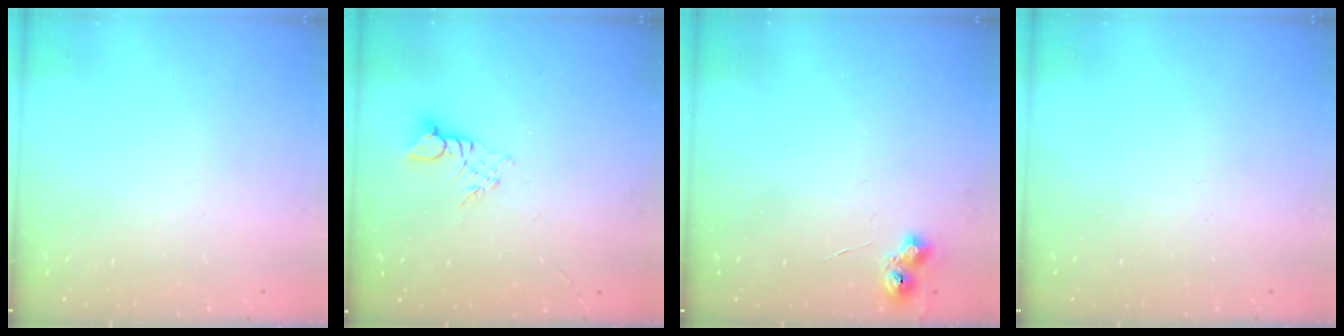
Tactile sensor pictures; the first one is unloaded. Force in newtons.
{"total": 2.7, "press": 2.7, "slide": 0.3}
{"total": 6.3, "press": 6.2, "slide": 0.7}
{"total": 0.0}